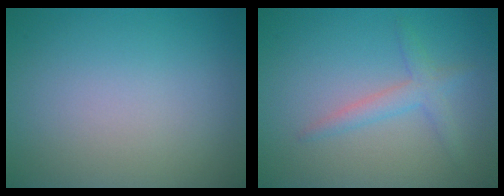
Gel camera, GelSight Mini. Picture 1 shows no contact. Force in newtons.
{"total": 2.1, "press": 2.1, "slide": 0.1}